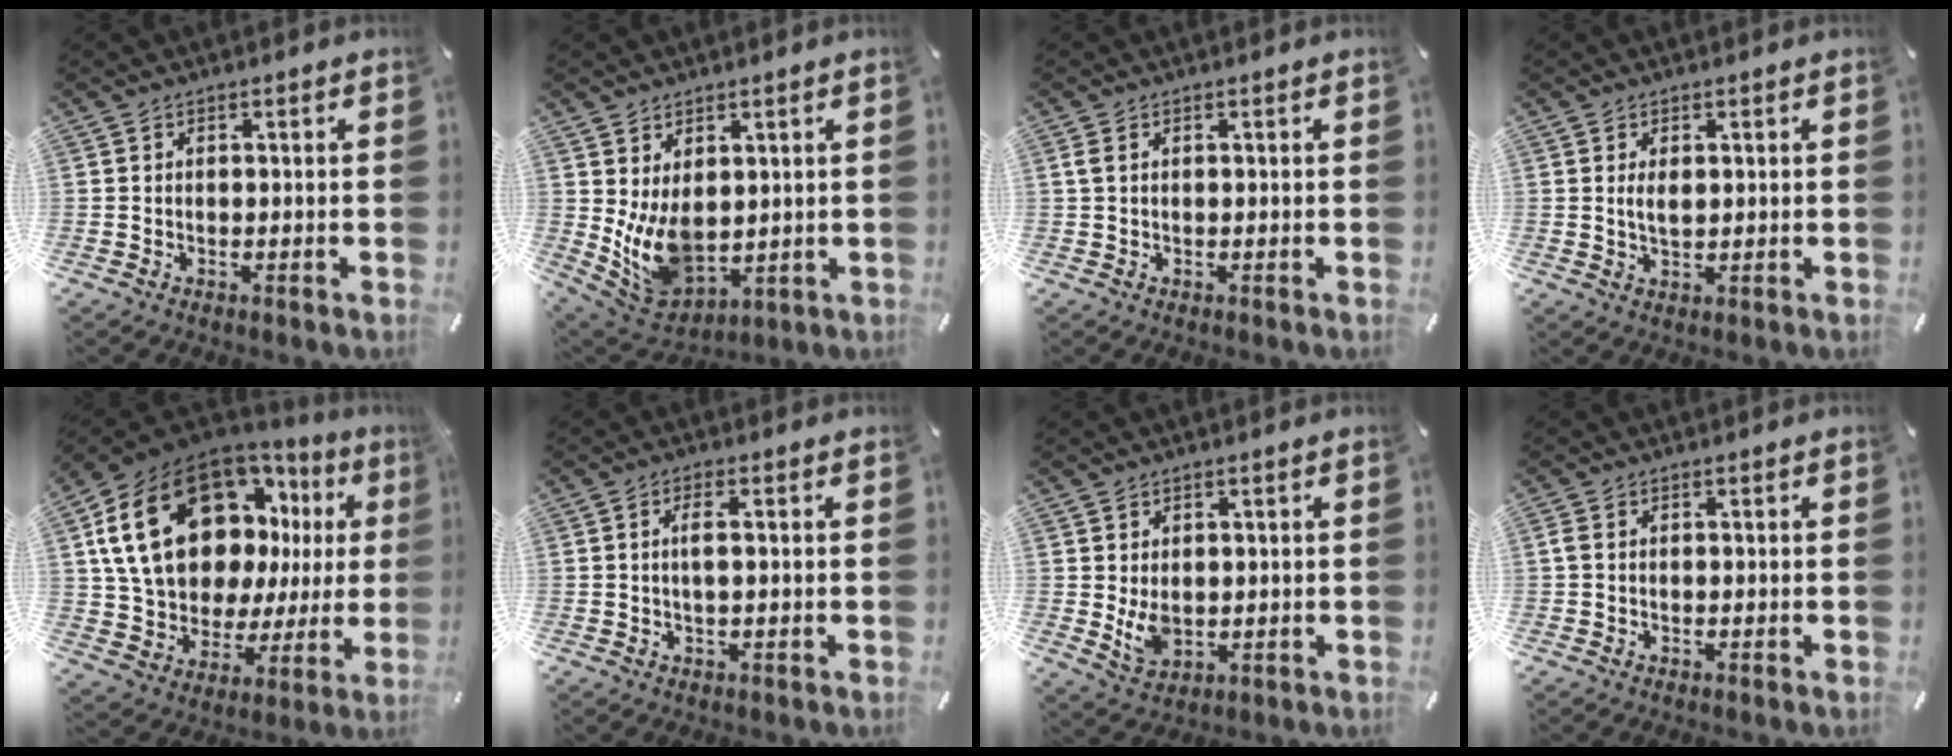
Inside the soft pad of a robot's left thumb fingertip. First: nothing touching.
{"total": 10.7, "force": [1.3, 8.0, 7.0], "torque": [-0.156, -0.025, 0.032]}
{"total": 1.1, "force": [0.2, 0.5, 0.9], "torque": [-0.019, 0.002, 0.003]}
{"total": 2.7, "force": [0.6, 1.3, 2.2], "torque": [-0.048, 0.003, 0.010]}
{"total": 25.4, "force": [9.4, 16.5, 16.9], "torque": [-0.301, -0.043, 0.185]}
{"total": 3.2, "force": [0.3, 0.8, 3.1], "torque": [-0.060, 0.001, 0.003]}
{"total": 5.3, "force": [0.6, 4.0, 3.4], "torque": [-0.065, -0.010, 0.011]}
{"total": 1.1, "force": [-0.2, 0.7, 0.9], "torque": [-0.018, 0.002, -0.004]}